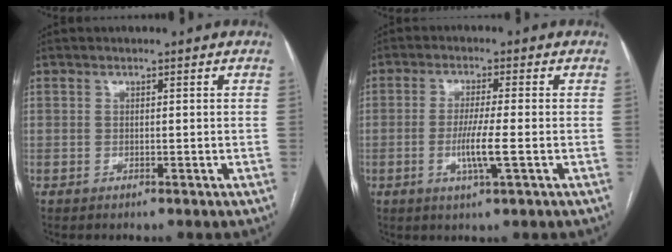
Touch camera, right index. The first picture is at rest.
{"total": 5.1, "force": [-1.2, -0.4, 5.0], "torque": [-0.099, -0.012, -0.025]}